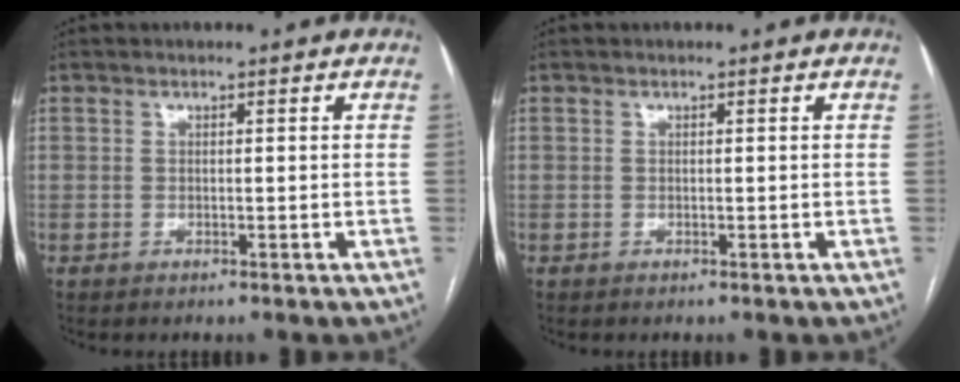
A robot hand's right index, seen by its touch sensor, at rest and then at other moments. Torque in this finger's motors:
{"motor_torque": [0.09, 0.06, -0.05, 0.00]}